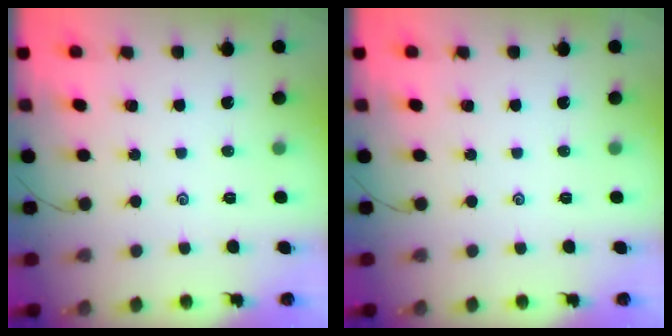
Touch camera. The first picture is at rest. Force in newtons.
{"total": 0.0}